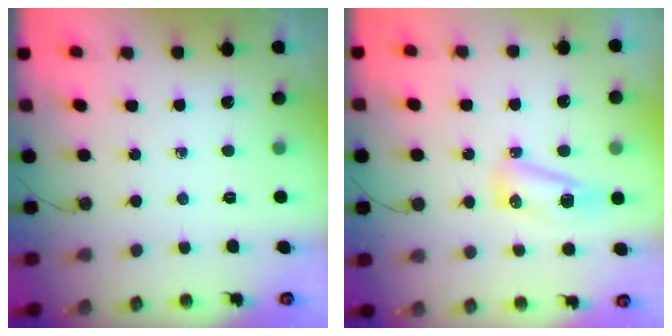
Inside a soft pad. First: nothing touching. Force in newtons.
{"total": 7.2, "press": 7.2, "slide": 0.9}